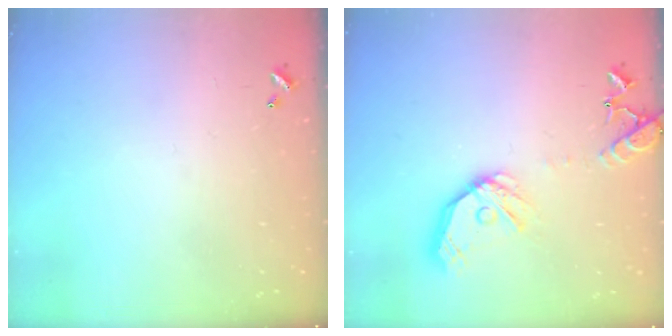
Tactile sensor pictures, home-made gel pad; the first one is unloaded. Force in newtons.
{"total": 16.6, "press": 16.4, "slide": 2.7}